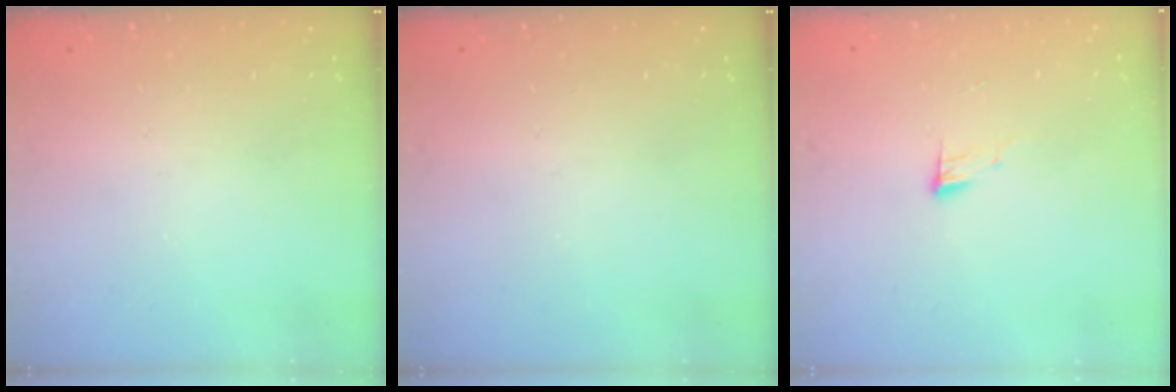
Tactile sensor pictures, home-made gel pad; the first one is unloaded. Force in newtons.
{"total": 0.0}
{"total": 6.3, "press": 6.2, "slide": 0.5}